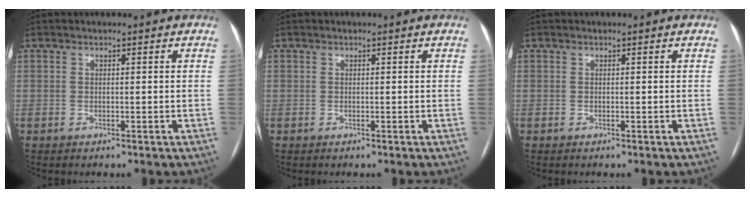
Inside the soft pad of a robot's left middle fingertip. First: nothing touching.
{"total": 0.0}
{"total": 0.0}